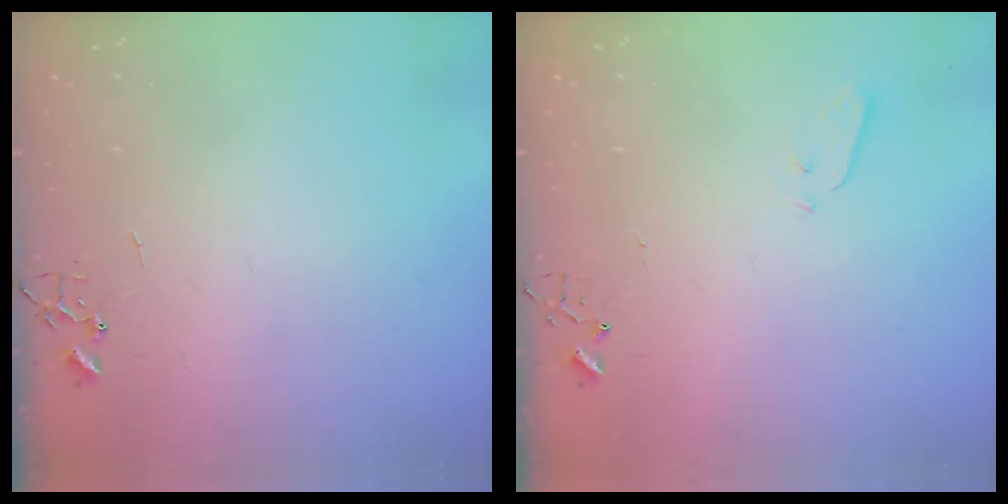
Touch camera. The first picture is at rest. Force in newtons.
{"total": 3.3, "press": 3.2, "slide": 0.7}